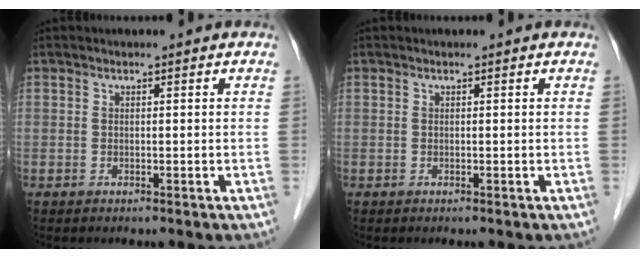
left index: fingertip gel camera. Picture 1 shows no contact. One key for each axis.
{"total": 0.0}